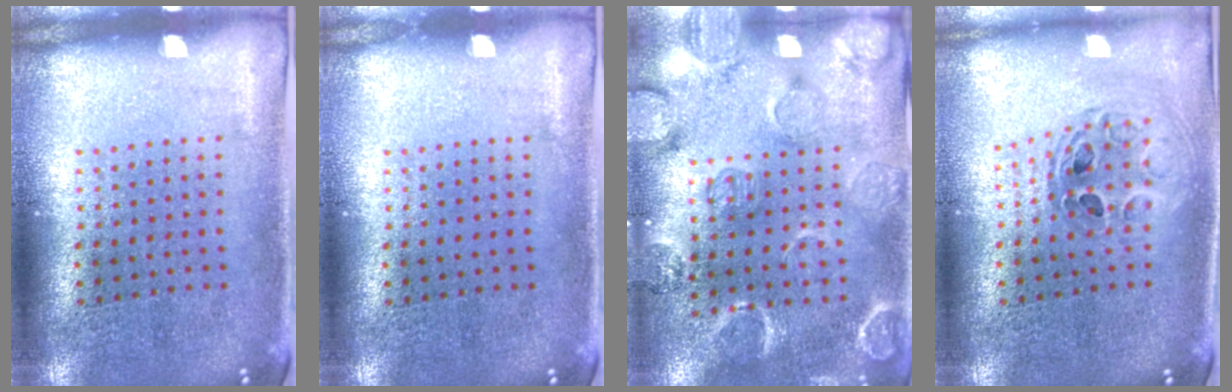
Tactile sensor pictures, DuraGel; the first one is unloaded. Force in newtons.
{"total": 0.0}
{"total": 2.5, "press": 2.2, "slide": 1.1}
{"total": 0.7, "press": 0.7, "slide": 0.1}